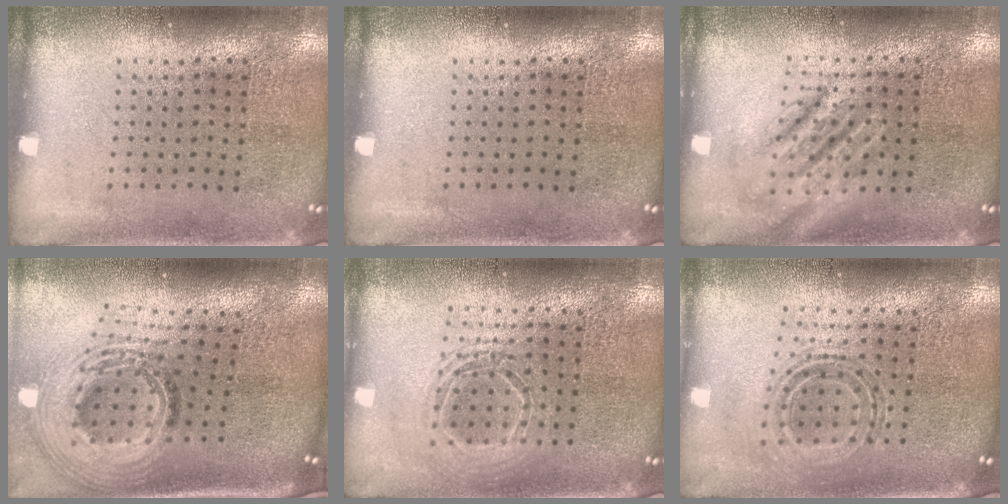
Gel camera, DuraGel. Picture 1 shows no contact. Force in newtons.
{"total": 0.0}
{"total": 2.4, "press": 2.4, "slide": 0.3}
{"total": 2.4, "press": 1.8, "slide": 1.6}
{"total": 1.8, "press": 1.5, "slide": 0.9}
{"total": 0.7, "press": 0.7, "slide": 0.2}